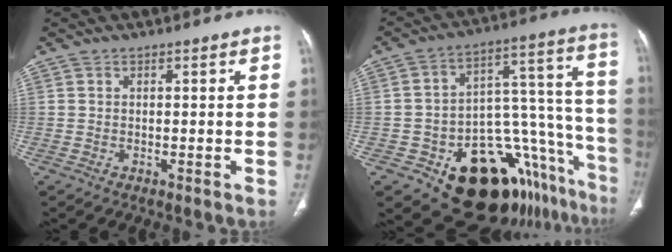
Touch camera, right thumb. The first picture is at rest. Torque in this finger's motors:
{"motor_torque": [3.60, 0.54, 1.44, -1.33, 0.07]}